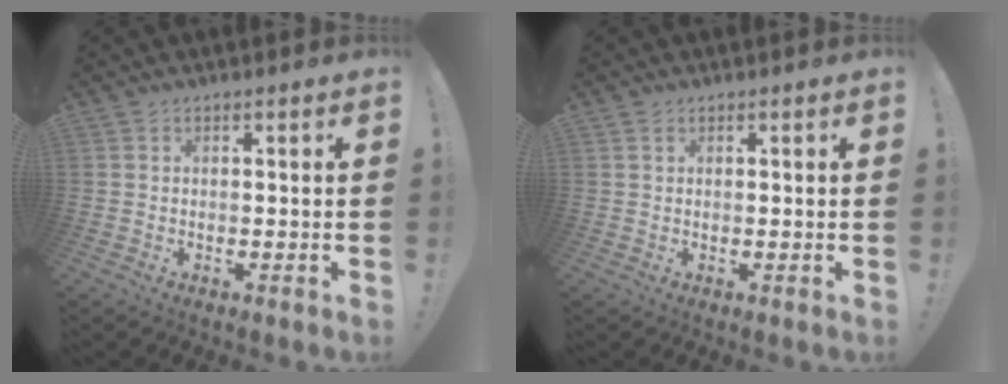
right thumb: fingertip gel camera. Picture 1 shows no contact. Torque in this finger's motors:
{"motor_torque": [-0.09, -0.16, -0.04, 0.05, 0.00]}